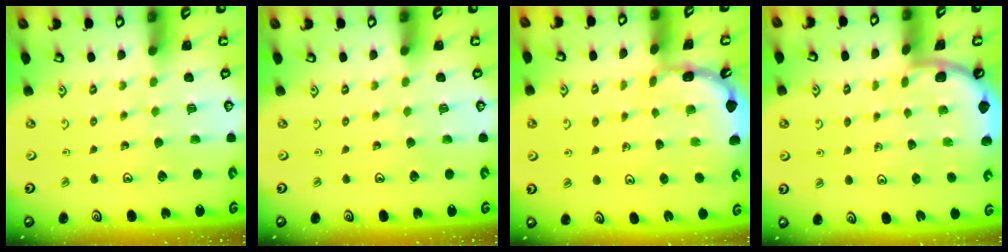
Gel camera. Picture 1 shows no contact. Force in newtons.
{"total": 0.0}
{"total": 1.5, "press": 1.5, "slide": 0.1}
{"total": 1.8, "press": 1.8, "slide": 0.0}